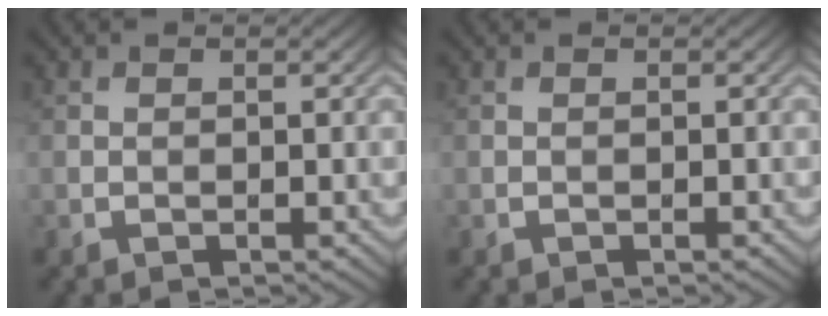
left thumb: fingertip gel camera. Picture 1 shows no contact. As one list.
[{"total": 0.0}]